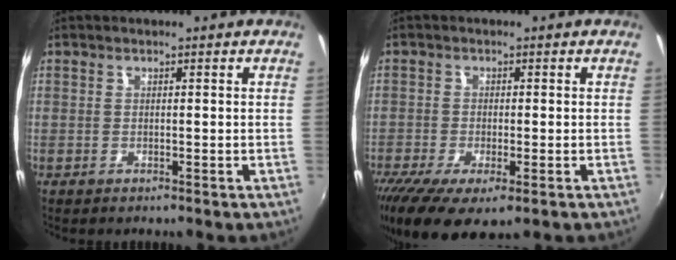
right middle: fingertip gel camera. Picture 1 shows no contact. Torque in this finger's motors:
{"motor_torque": [1.44, -0.70, 0.45, 0.21]}